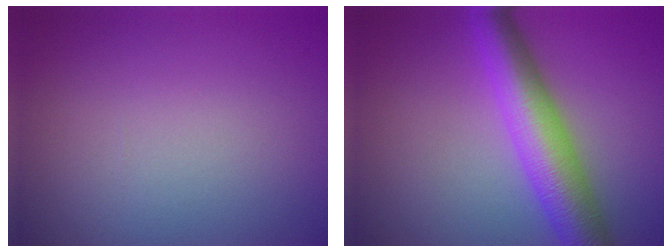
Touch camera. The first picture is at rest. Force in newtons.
{"total": 7.1, "press": 7.1, "slide": 0.2}